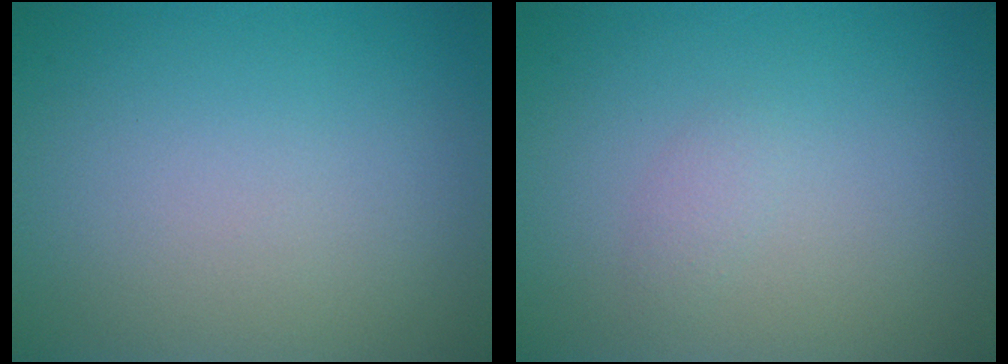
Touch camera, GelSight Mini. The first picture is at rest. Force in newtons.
{"total": 0.8, "press": 0.8, "slide": 0.0}